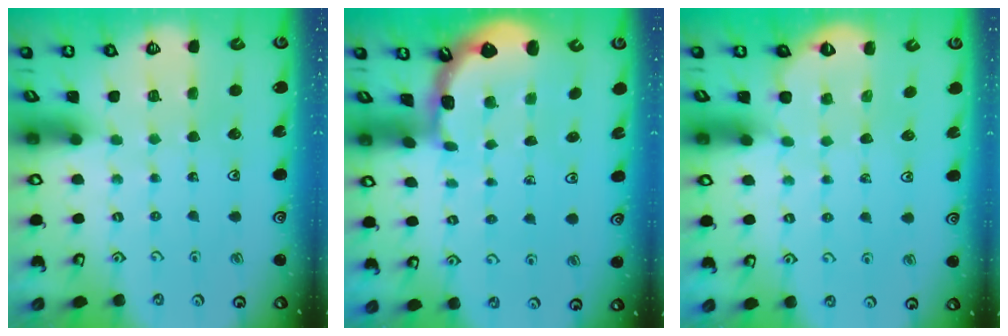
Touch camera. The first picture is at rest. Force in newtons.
{"total": 1.3, "press": 1.2, "slide": 0.1}
{"total": 2.6, "press": 1.9, "slide": 1.9}